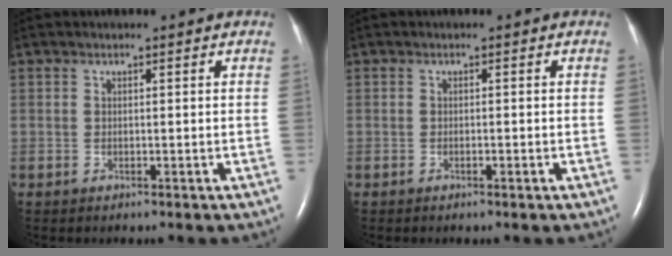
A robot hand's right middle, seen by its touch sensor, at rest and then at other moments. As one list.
[{"total": 0.6, "force": [-0.3, 0.0, 0.5], "torque": [-0.013, 0.000, -0.001]}]